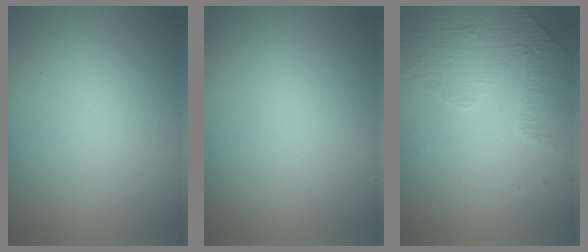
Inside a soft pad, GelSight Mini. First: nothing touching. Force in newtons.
{"total": 0.0}
{"total": 4.7, "press": 3.1, "slide": 3.6}